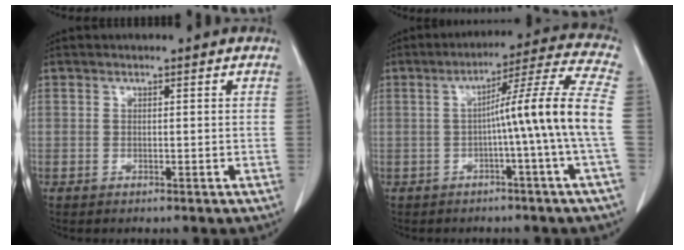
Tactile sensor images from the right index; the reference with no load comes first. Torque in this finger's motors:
{"motor_torque": [1.36, -0.37, 0.75, 0.18]}